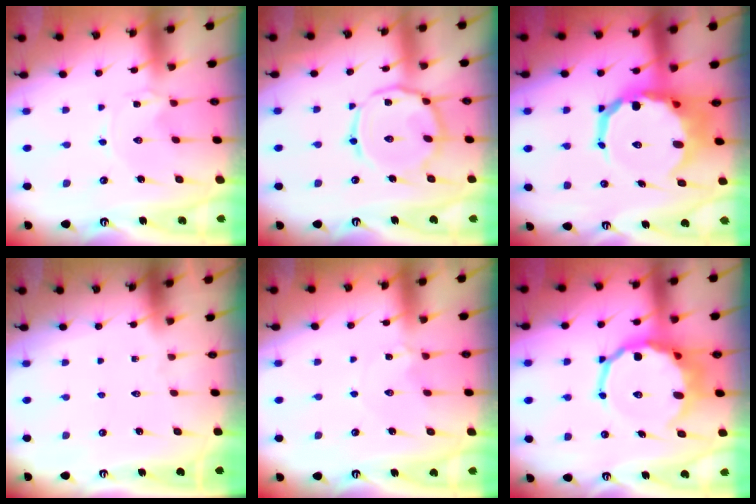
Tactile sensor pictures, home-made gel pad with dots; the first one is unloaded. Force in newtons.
{"total": 13.2, "press": 13.1, "slide": 1.0}
{"total": 15.6, "press": 15.3, "slide": 3.0}
{"total": 0.0}
{"total": 1.2, "press": 1.2, "slide": 0.3}
{"total": 13.9, "press": 13.4, "slide": 3.7}